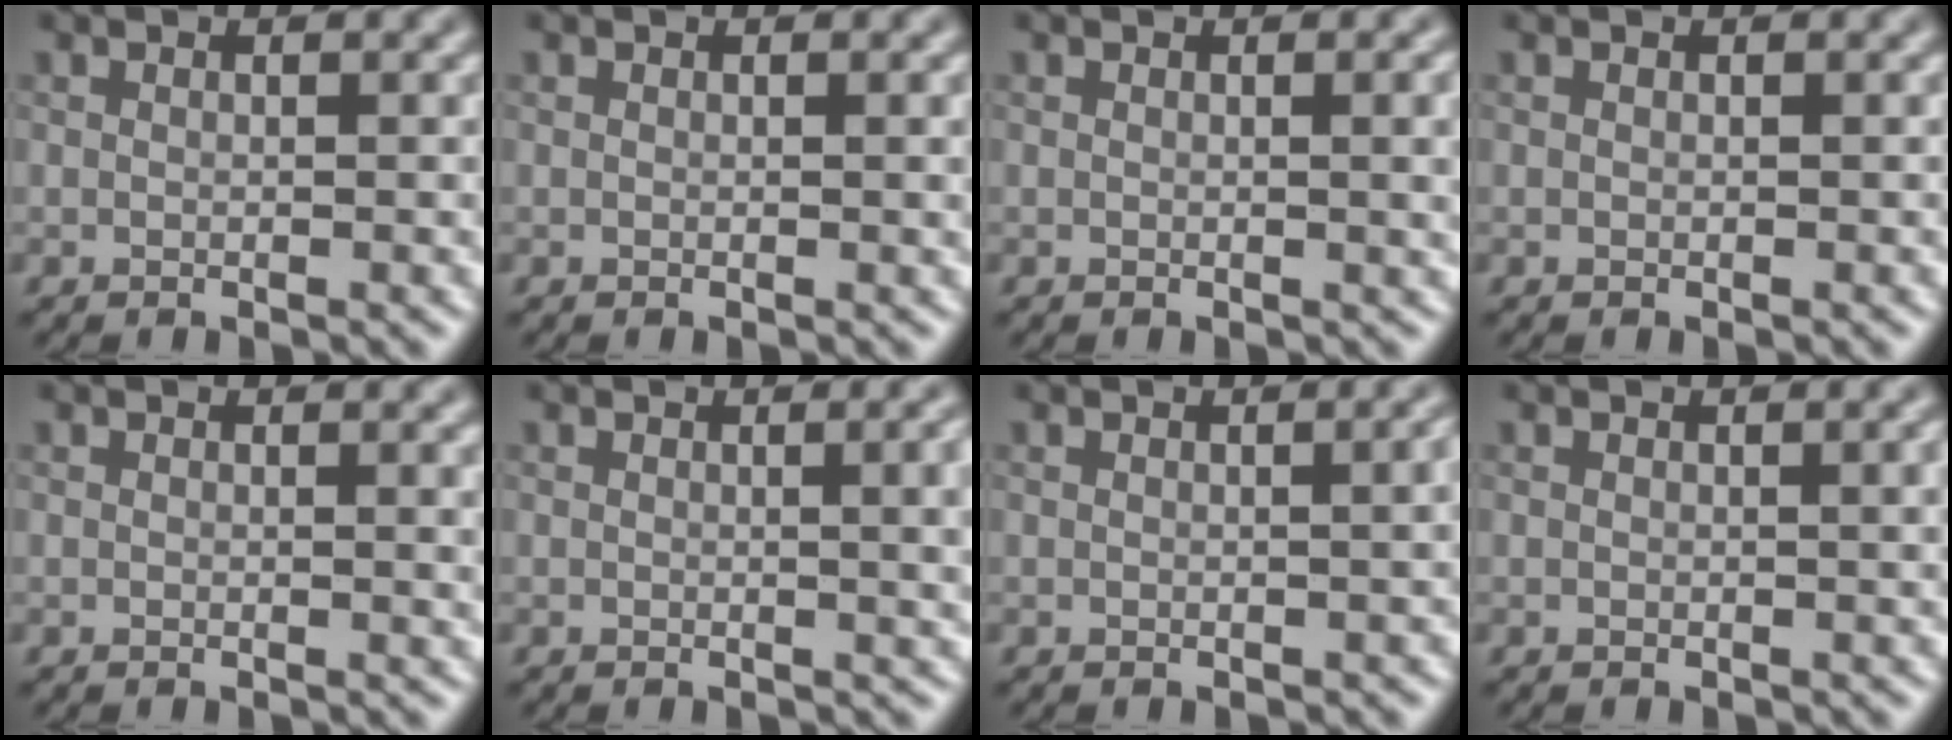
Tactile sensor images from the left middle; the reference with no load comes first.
{"total": 0.9, "force": [0.1, 0.3, 0.9], "torque": [-0.009, 0.001, 0.000]}
{"total": 2.8, "force": [0.3, 0.9, 2.7], "torque": [-0.028, 0.003, 0.001]}
{"total": 0.0}
{"total": 1.1, "force": [0.3, 0.3, 1.0], "torque": [-0.009, -0.001, 0.002]}
{"total": 4.4, "force": [0.5, 1.7, 4.1], "torque": [-0.036, 0.008, 0.007]}
{"total": 2.3, "force": [0.2, 0.9, 2.1], "torque": [-0.015, 0.008, 0.001]}
{"total": 1.9, "force": [0.3, 0.5, 1.8], "torque": [-0.018, 0.005, 0.001]}